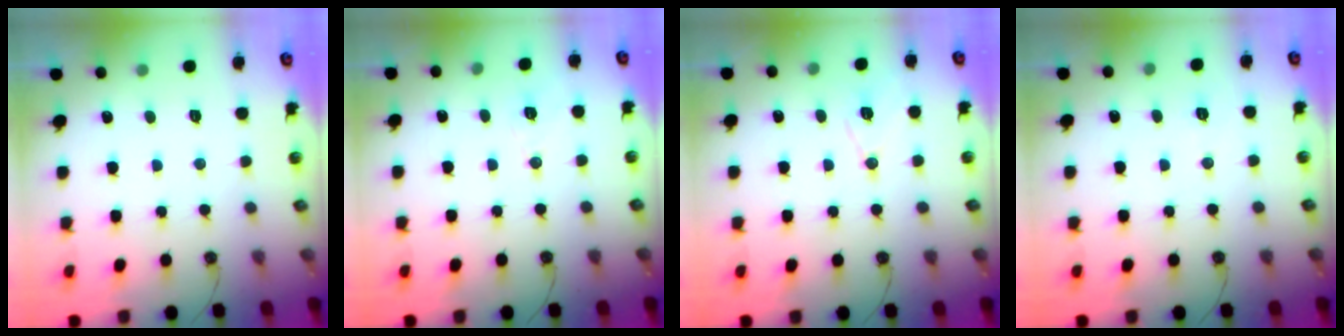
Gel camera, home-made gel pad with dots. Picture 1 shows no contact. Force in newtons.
{"total": 7.5, "press": 6.6, "slide": 3.6}
{"total": 8.5, "press": 7.8, "slide": 3.5}
{"total": 6.3, "press": 4.5, "slide": 4.4}